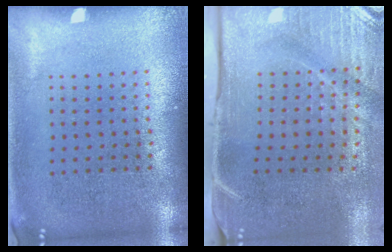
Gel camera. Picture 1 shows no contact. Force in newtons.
{"total": 5.0, "press": 4.1, "slide": 2.8}